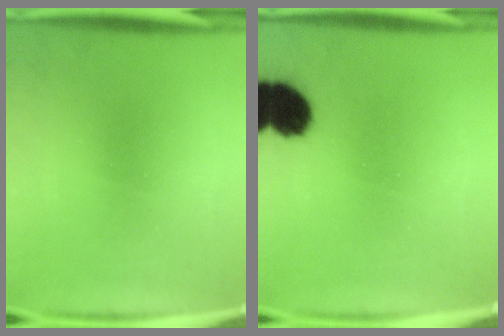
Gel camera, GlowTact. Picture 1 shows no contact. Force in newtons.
{"total": 9.8}